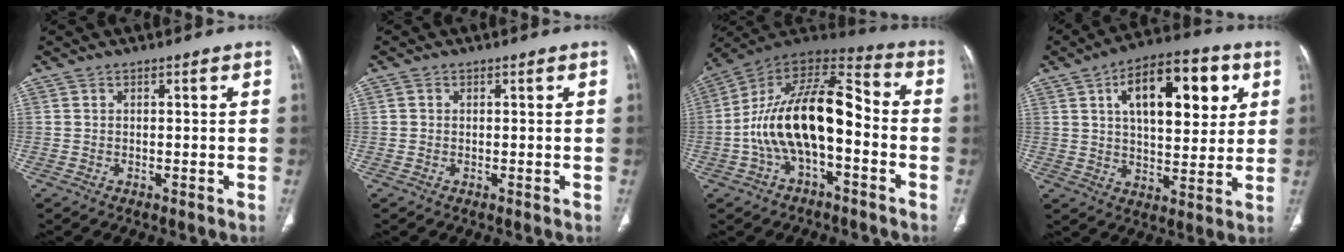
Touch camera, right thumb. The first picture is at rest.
{"total": 0.6, "force": [0.1, 0.6, 0.2], "torque": [-0.001, 0.002, 0.002]}
{"total": 19.7, "force": [-3.4, 9.5, 16.9], "torque": [-0.289, 0.061, -0.062]}
{"total": 18.9, "force": [6.5, 9.1, 15.2], "torque": [-0.188, -0.003, 0.098]}